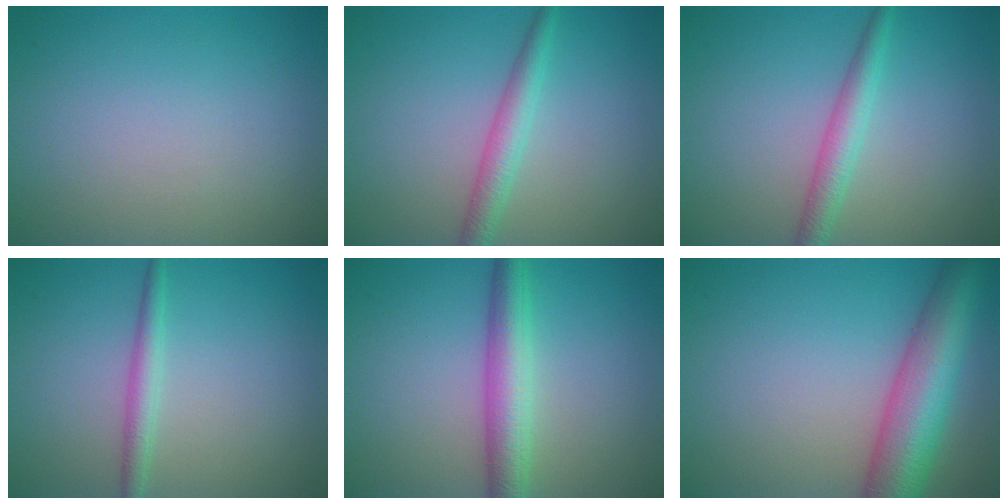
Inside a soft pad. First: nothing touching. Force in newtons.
{"total": 2.6, "press": 2.6, "slide": 0.0}
{"total": 2.6, "press": 2.6, "slide": 0.0}
{"total": 2.0, "press": 2.0, "slide": 0.0}
{"total": 4.6, "press": 4.6, "slide": 0.1}
{"total": 8.8, "press": 8.8, "slide": 0.2}